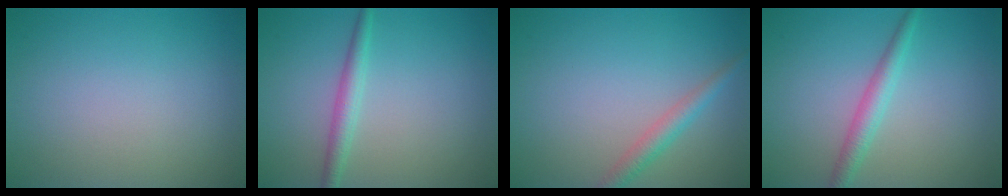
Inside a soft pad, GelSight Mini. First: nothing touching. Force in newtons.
{"total": 2.0, "press": 2.0, "slide": 0.1}
{"total": 2.1, "press": 2.1, "slide": 0.0}
{"total": 2.3, "press": 2.3, "slide": 0.1}